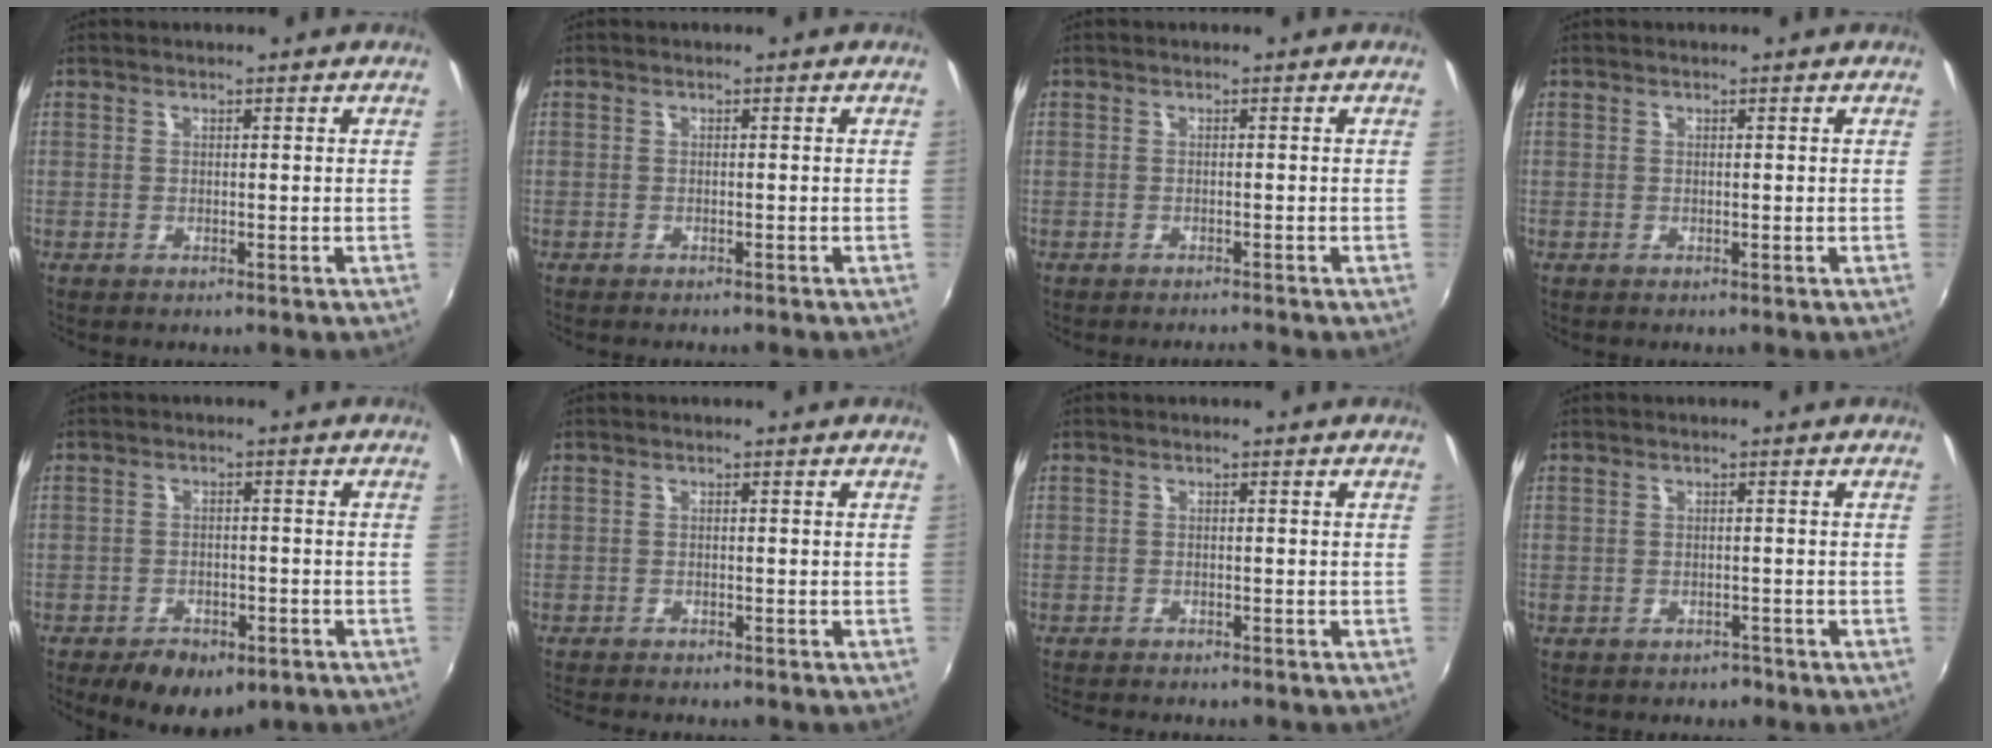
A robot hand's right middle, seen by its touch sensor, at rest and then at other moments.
{"total": 0.9, "force": [-0.8, 0.0, 0.3], "torque": [-0.006, -0.006, -0.015]}
{"total": 1.6, "force": [-1.6, 0.0, 0.3], "torque": [-0.013, -0.008, -0.027]}
{"total": 0.0}
{"total": 10.2, "force": [-6.8, 5.2, 5.7], "torque": [-0.123, -0.014, -0.091]}
{"total": 4.3, "force": [-4.0, 0.6, 1.6], "torque": [-0.039, -0.016, -0.067]}
{"total": 4.7, "force": [-4.3, 0.6, 1.6], "torque": [-0.041, -0.017, -0.071]}
{"total": 1.7, "force": [-1.3, 1.1, 0.0], "torque": [-0.004, 0.000, -0.017]}